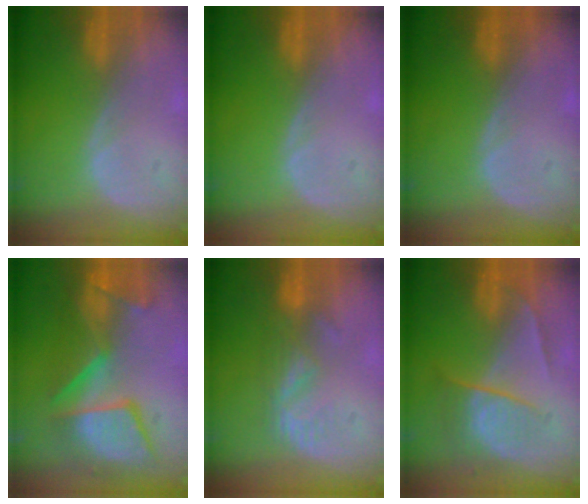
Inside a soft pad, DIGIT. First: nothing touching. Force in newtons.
{"total": 0.0}
{"total": 0.0}
{"total": 12.2, "press": 11.1, "slide": 5.1}
{"total": 4.3, "press": 4.0, "slide": 1.7}
{"total": 6.8, "press": 5.9, "slide": 3.4}